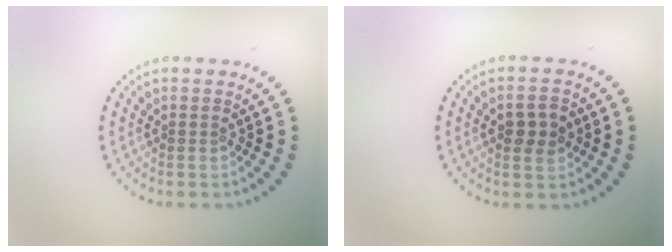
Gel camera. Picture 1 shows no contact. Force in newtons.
{"total": 2.6, "press": 2.6, "slide": 0.0}